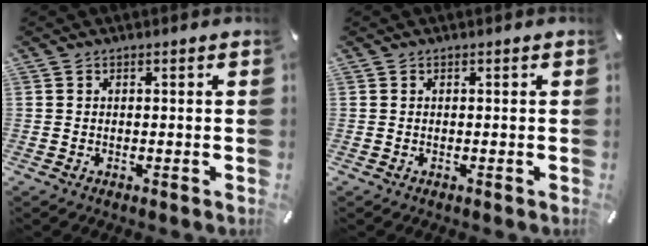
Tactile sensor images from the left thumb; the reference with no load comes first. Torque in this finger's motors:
{"motor_torque": [0.00, 0.00, 0.00, 0.00, 0.00]}